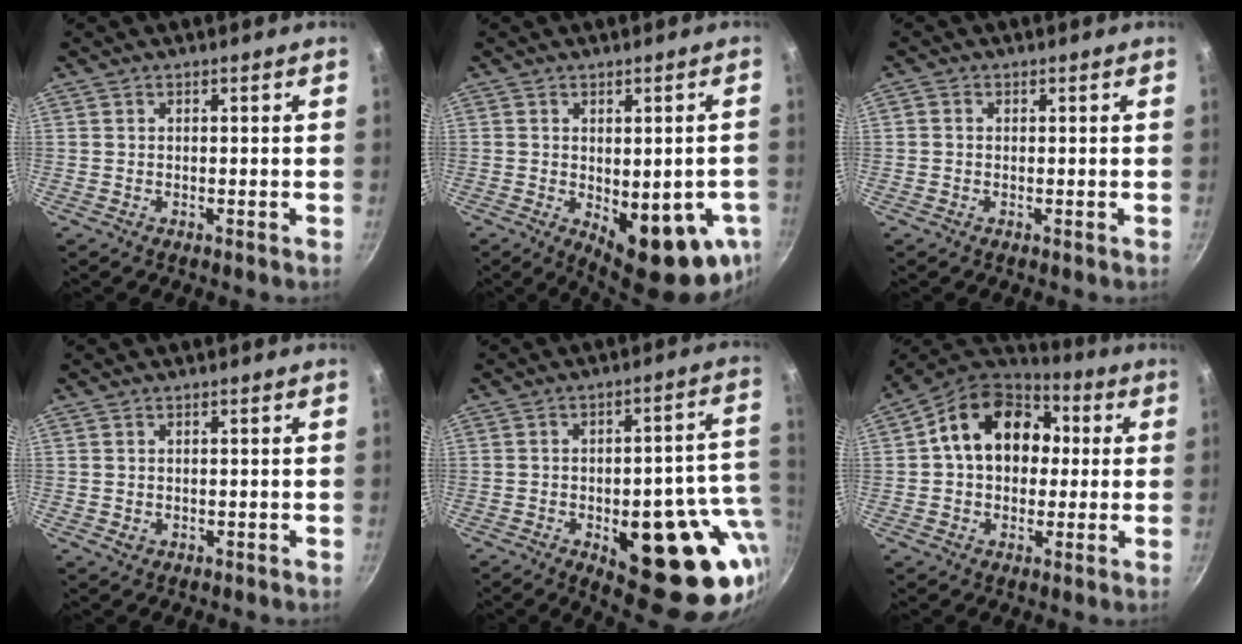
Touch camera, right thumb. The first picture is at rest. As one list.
[{"total": 16.4, "force": [-4.2, 7.0, 14.3], "torque": [-0.141, -0.019, -0.041]}, {"total": 0.8, "force": [-0.1, 0.8, 0.4], "torque": [-0.007, 0.004, -0.003]}, {"total": 1.1, "force": [0.0, 0.9, 0.6], "torque": [-0.007, -0.001, 0.003]}, {"total": 23.3, "force": [-5.0, 9.8, 20.5], "torque": [-0.203, 0.003, -0.055]}, {"total": 17.1, "force": [2.6, 12.9, 10.9], "torque": [-0.146, 0.032, 0.026]}]